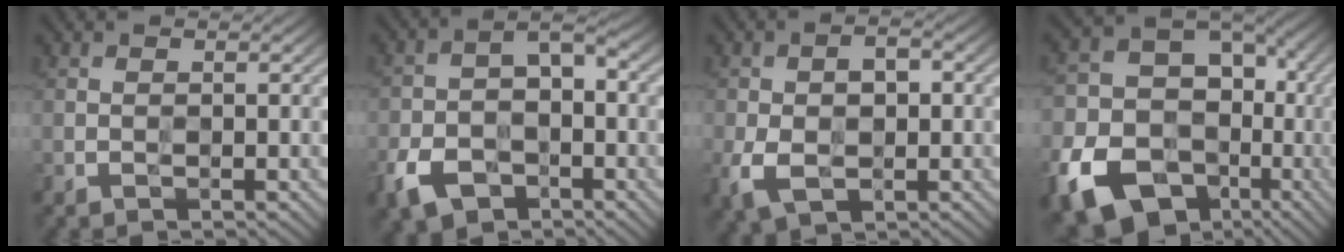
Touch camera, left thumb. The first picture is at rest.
{"total": 8.4, "force": [-4.0, 5.2, 5.2], "torque": [-0.101, -0.010, -0.081]}
{"total": 7.0, "force": [-1.4, 4.4, 5.2], "torque": [-0.110, -0.014, -0.026]}
{"total": 17.3, "force": [-6.2, 13.4, 8.9], "torque": [-0.196, -0.035, -0.096]}